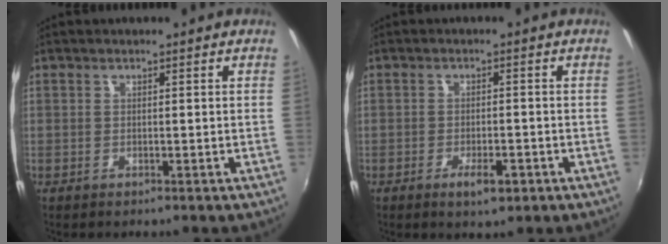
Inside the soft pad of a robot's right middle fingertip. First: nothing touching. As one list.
[{"total": 3.9, "force": [-2.1, 1.3, 3.1], "torque": [-0.064, -0.006, -0.032]}]